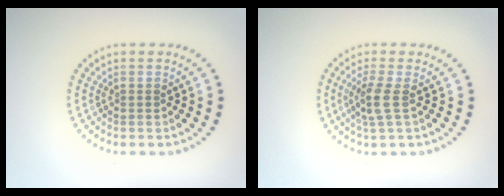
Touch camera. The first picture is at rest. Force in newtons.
{"total": 2.3, "press": 2.0, "slide": 1.1}